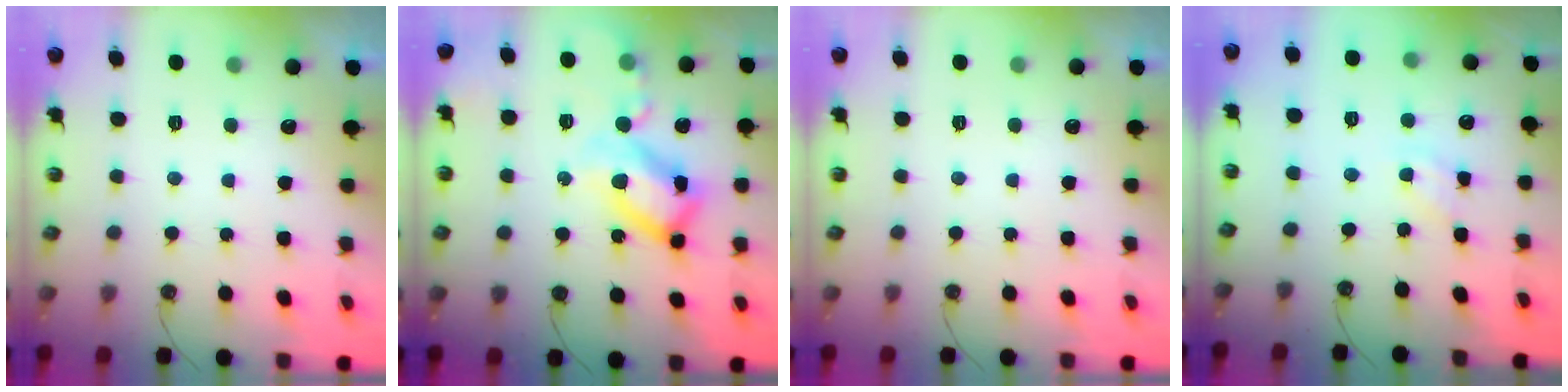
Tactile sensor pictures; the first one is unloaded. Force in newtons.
{"total": 19.3, "press": 19.2, "slide": 1.8}
{"total": 0.0}
{"total": 3.2, "press": 3.2, "slide": 0.2}